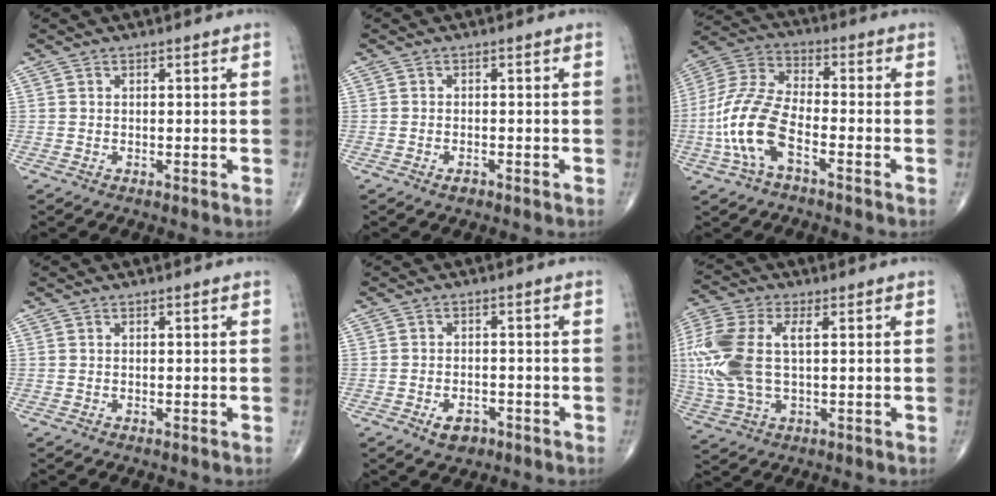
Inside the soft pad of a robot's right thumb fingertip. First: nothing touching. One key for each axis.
{"total": 1.2, "fx": -0.8, "fy": 0.6, "fz": 0.7, "tx": -0.013, "ty": 0.003, "tz": -0.015}
{"total": 13.5, "fx": -4.8, "fy": 6.0, "fz": 11.1, "tx": -0.247, "ty": 0.034, "tz": -0.097}
{"total": 0.0}
{"total": 4.0, "fx": -2.2, "fy": 2.4, "fz": 2.3, "tx": -0.031, "ty": 0.009, "tz": -0.033}
{"total": 16.0, "fx": 1.8, "fy": 8.3, "fz": 13.5, "tx": -0.345, "ty": 0.012, "tz": 0.037}